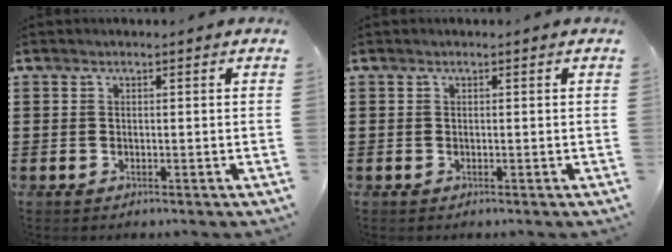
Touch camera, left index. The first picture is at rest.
{"total": 0.0}